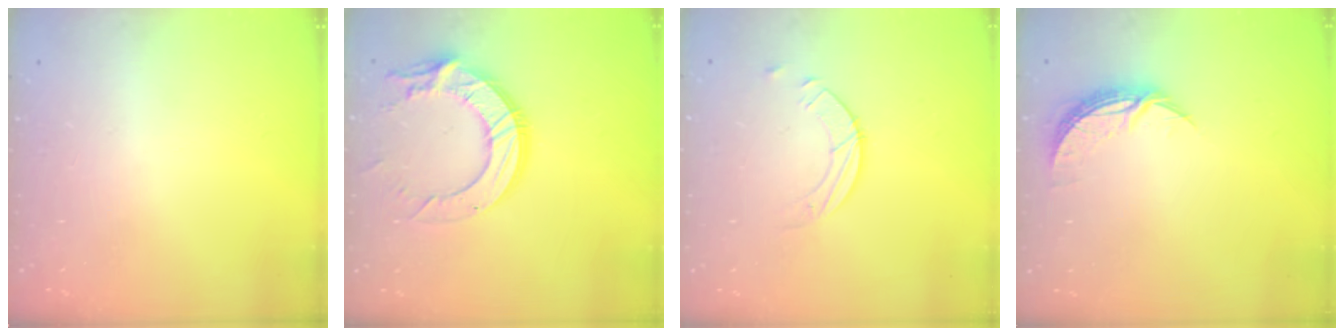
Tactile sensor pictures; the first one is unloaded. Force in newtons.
{"total": 15.3, "press": 15.2, "slide": 1.5}
{"total": 3.8, "press": 3.7, "slide": 0.4}
{"total": 7.1, "press": 7.1, "slide": 0.3}